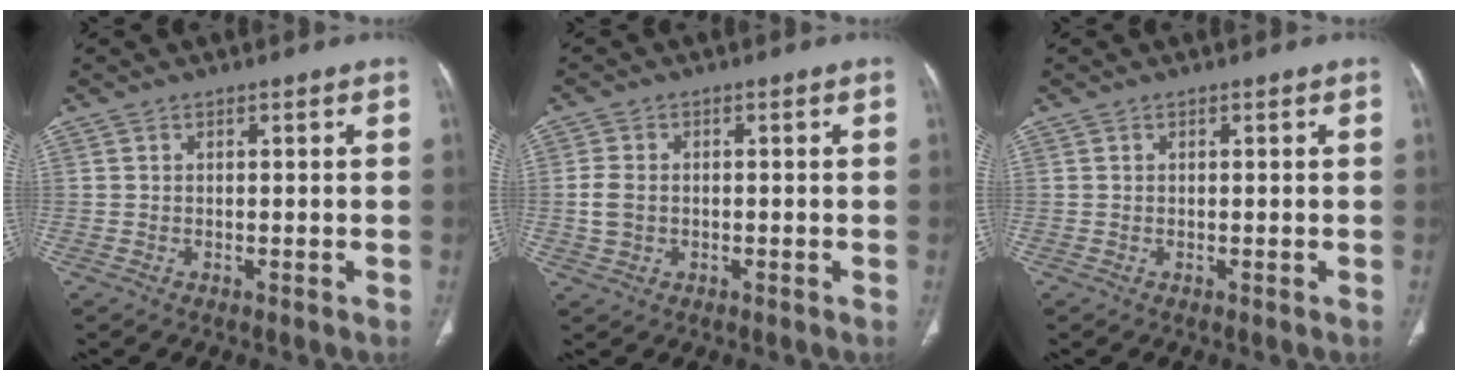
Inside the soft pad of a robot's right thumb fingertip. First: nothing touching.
{"total": 3.8, "force": [-0.3, 2.9, 2.4], "torque": [-0.056, 0.006, -0.005]}
{"total": 0.0}